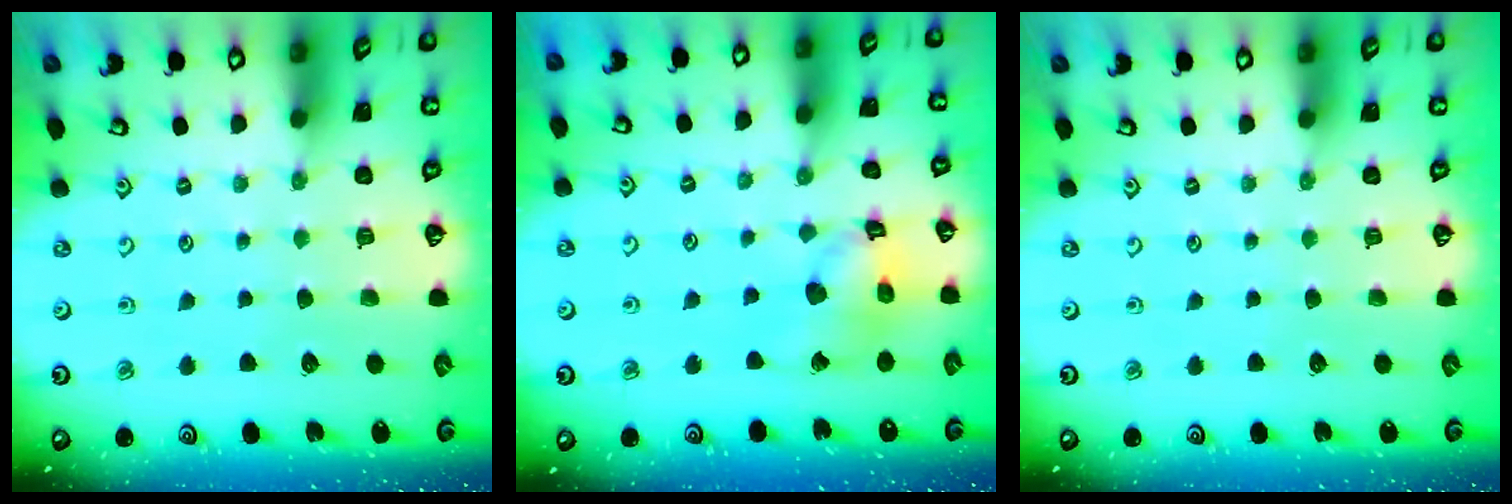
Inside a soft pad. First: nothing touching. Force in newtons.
{"total": 13.3, "press": 13.2, "slide": 1.7}
{"total": 0.0}